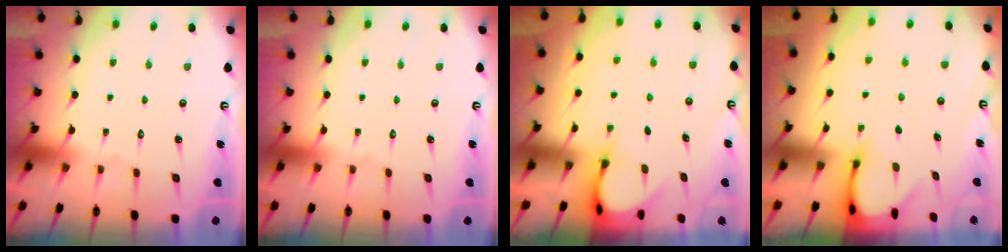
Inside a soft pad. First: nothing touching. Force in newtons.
{"total": 0.0}
{"total": 3.8, "press": 3.8, "slide": 0.3}
{"total": 3.5, "press": 3.5, "slide": 0.3}